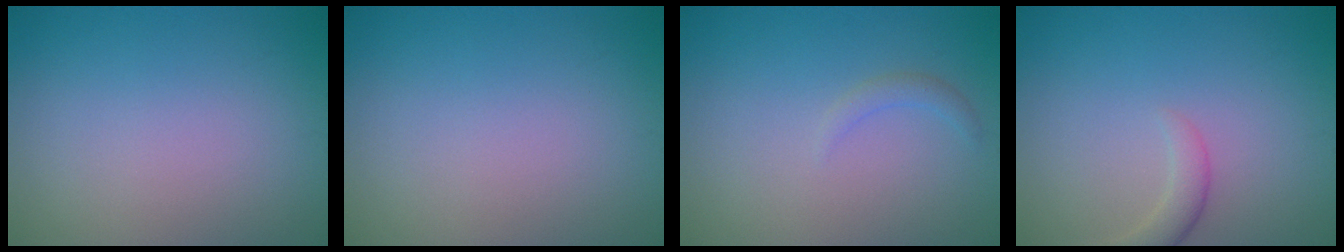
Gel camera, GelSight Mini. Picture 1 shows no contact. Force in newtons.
{"total": 0.0}
{"total": 1.0, "press": 1.0, "slide": 0.2}
{"total": 2.0, "press": 2.0, "slide": 0.2}